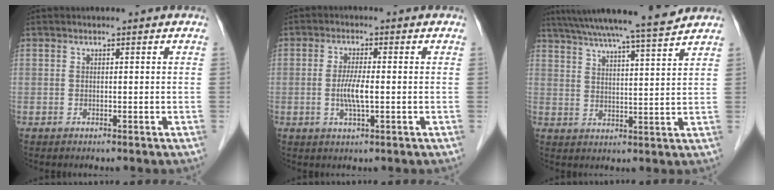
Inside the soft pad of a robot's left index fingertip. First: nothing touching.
{"total": 4.1, "force": [-0.6, 0.5, 4.0], "torque": [-0.082, -0.005, -0.012]}
{"total": 16.0, "force": [14.3, -0.7, 7.0], "torque": [-0.124, 0.005, 0.208]}